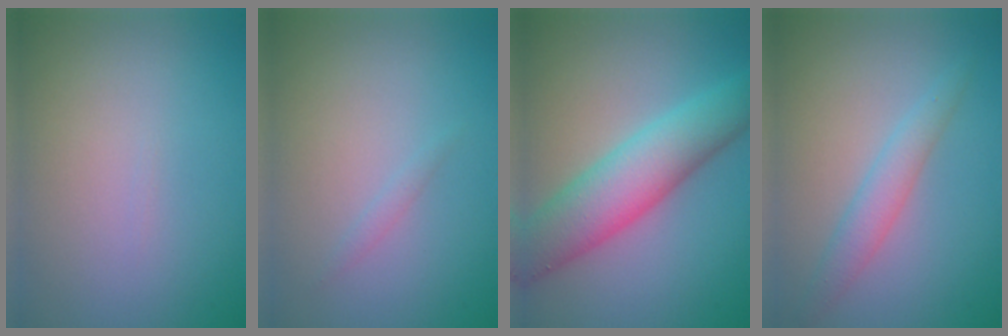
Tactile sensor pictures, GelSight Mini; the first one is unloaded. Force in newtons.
{"total": 0.6, "press": 0.6, "slide": 0.0}
{"total": 7.1, "press": 7.1, "slide": 0.2}
{"total": 2.5, "press": 2.5, "slide": 0.2}